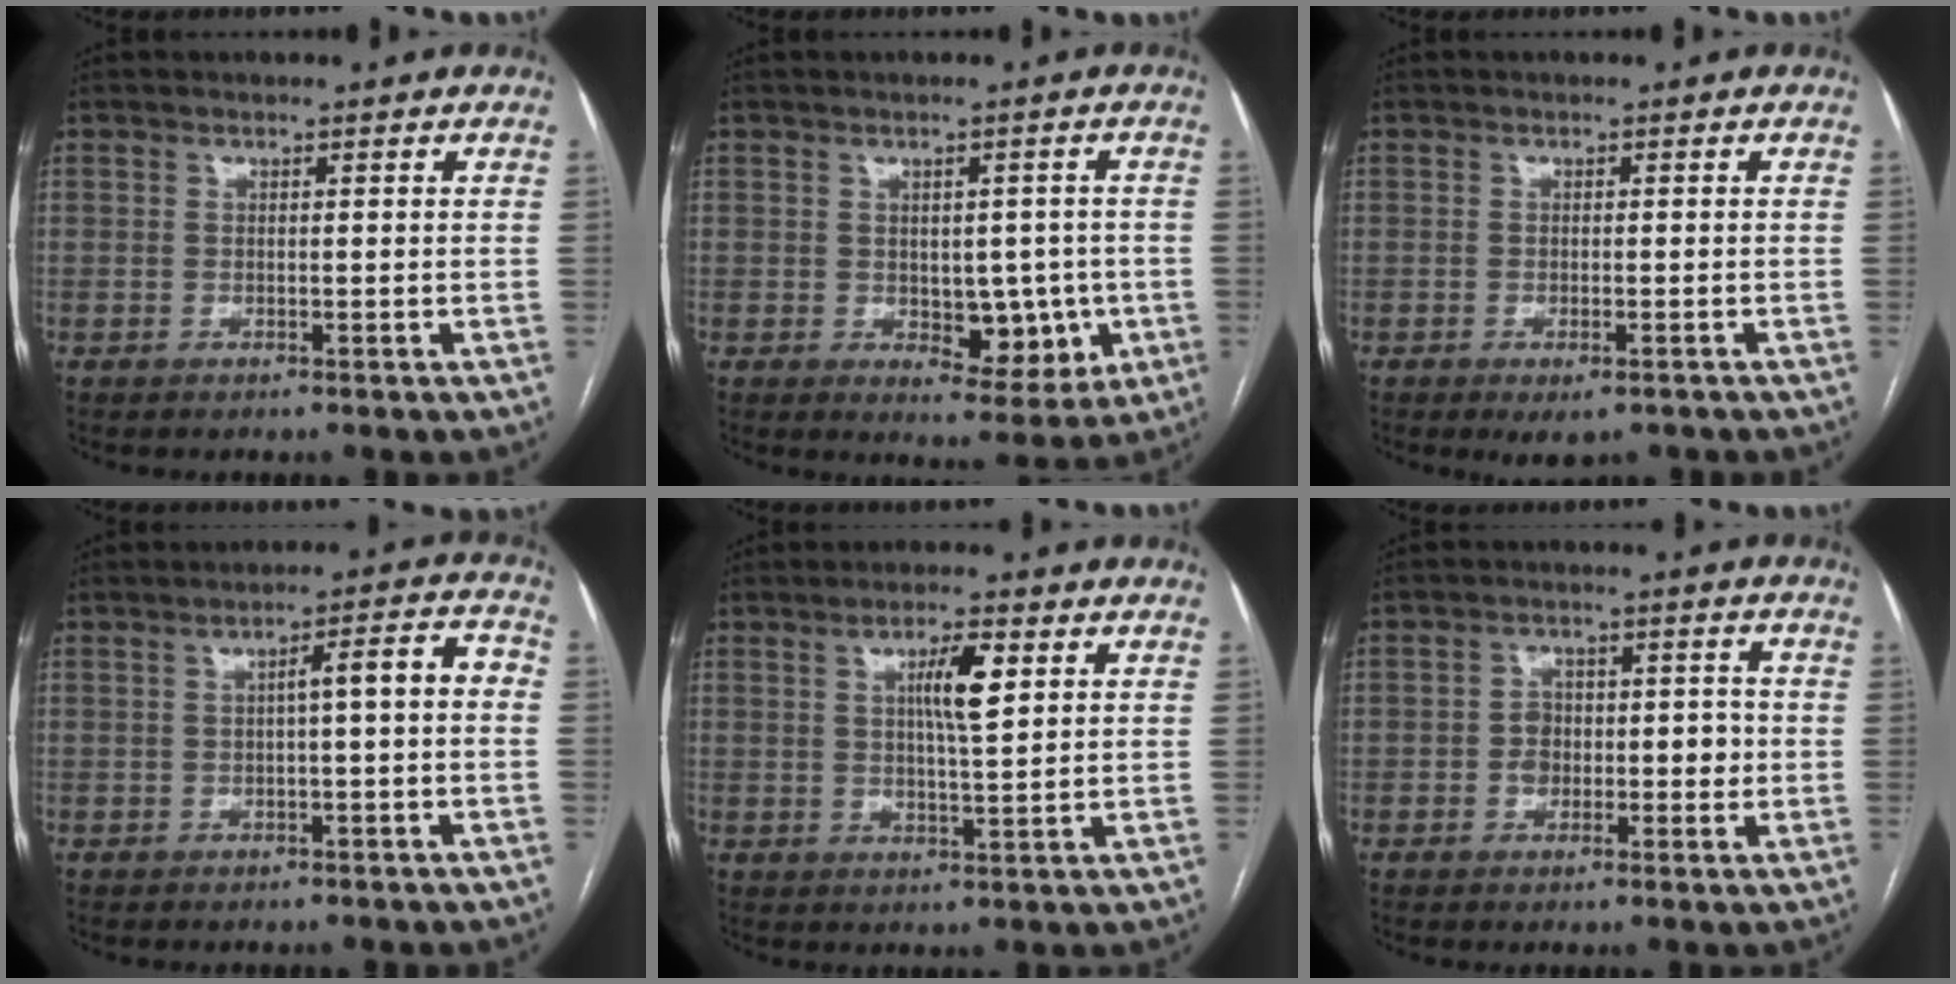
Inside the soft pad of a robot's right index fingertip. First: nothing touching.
{"total": 7.3, "force": [-1.0, 4.4, 5.7], "torque": [-0.055, 0.006, 0.002]}
{"total": 3.1, "force": [-2.0, 1.0, 2.1], "torque": [-0.026, -0.005, -0.020]}
{"total": 5.1, "force": [-0.2, 0.6, 5.1], "torque": [-0.068, 0.023, -0.004]}
{"total": 5.6, "force": [1.9, 0.4, 5.3], "torque": [-0.093, 0.002, 0.033]}
{"total": 5.2, "force": [-0.9, 3.5, 3.8], "torque": [-0.053, 0.024, -0.011]}